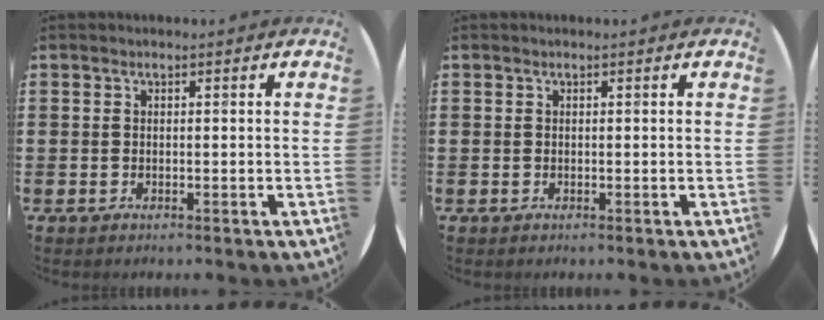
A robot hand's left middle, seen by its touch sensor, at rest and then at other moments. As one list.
[{"total": 0.0}]